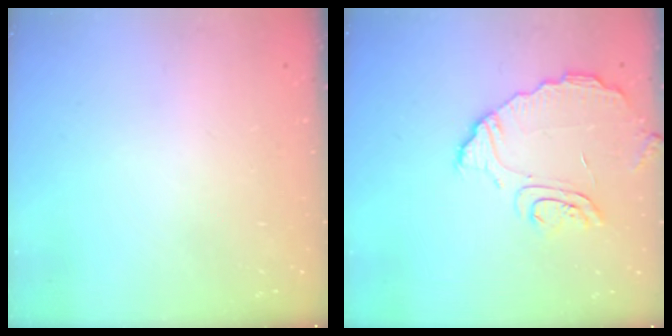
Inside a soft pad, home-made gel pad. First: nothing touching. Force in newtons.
{"total": 10.3, "press": 10.3, "slide": 0.2}